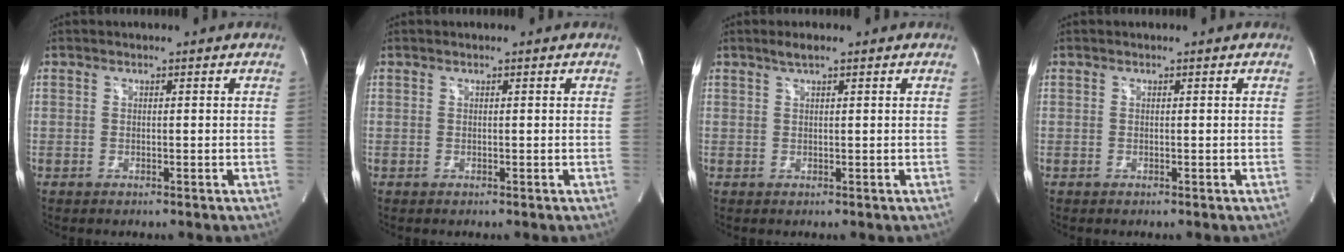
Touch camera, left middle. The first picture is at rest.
{"total": 0.0}
{"total": 1.8, "force": [1.3, 0.1, 1.2], "torque": [-0.028, 0.006, 0.024]}
{"total": 0.0}